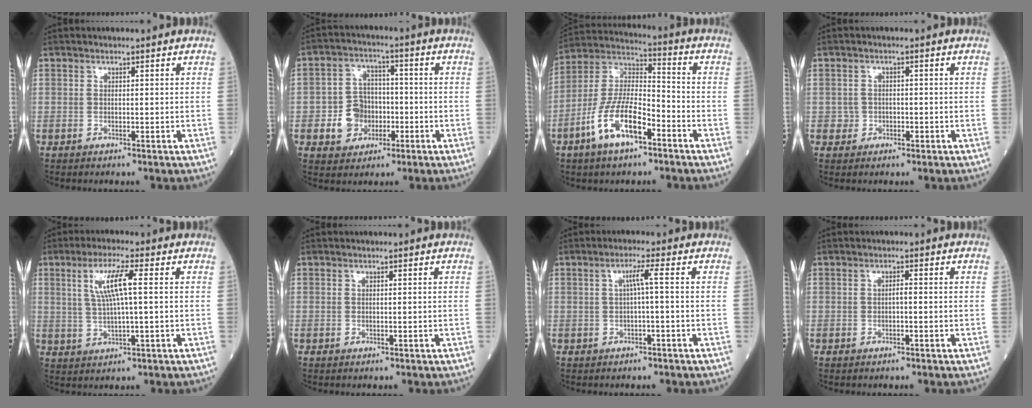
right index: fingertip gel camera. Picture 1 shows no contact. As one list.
[{"total": 6.9, "force": [-2.0, 5.9, 2.9], "torque": [-0.059, 0.017, -0.029]}, {"total": 12.5, "force": [-6.2, 4.3, 10.0], "torque": [-0.209, 0.006, -0.118]}, {"total": 1.8, "force": [-0.7, 1.7, 0.0], "torque": [0.010, 0.009, -0.014]}, {"total": 6.9, "force": [1.8, 0.3, 6.6], "torque": [-0.132, 0.006, 0.036]}, {"total": 0.0}, {"total": 2.5, "force": [0.1, -0.4, 2.5], "torque": [-0.045, 0.005, 0.002]}, {"total": 0.9, "force": [-0.1, 0.1, 0.9], "torque": [-0.016, 0.001, -0.002]}]